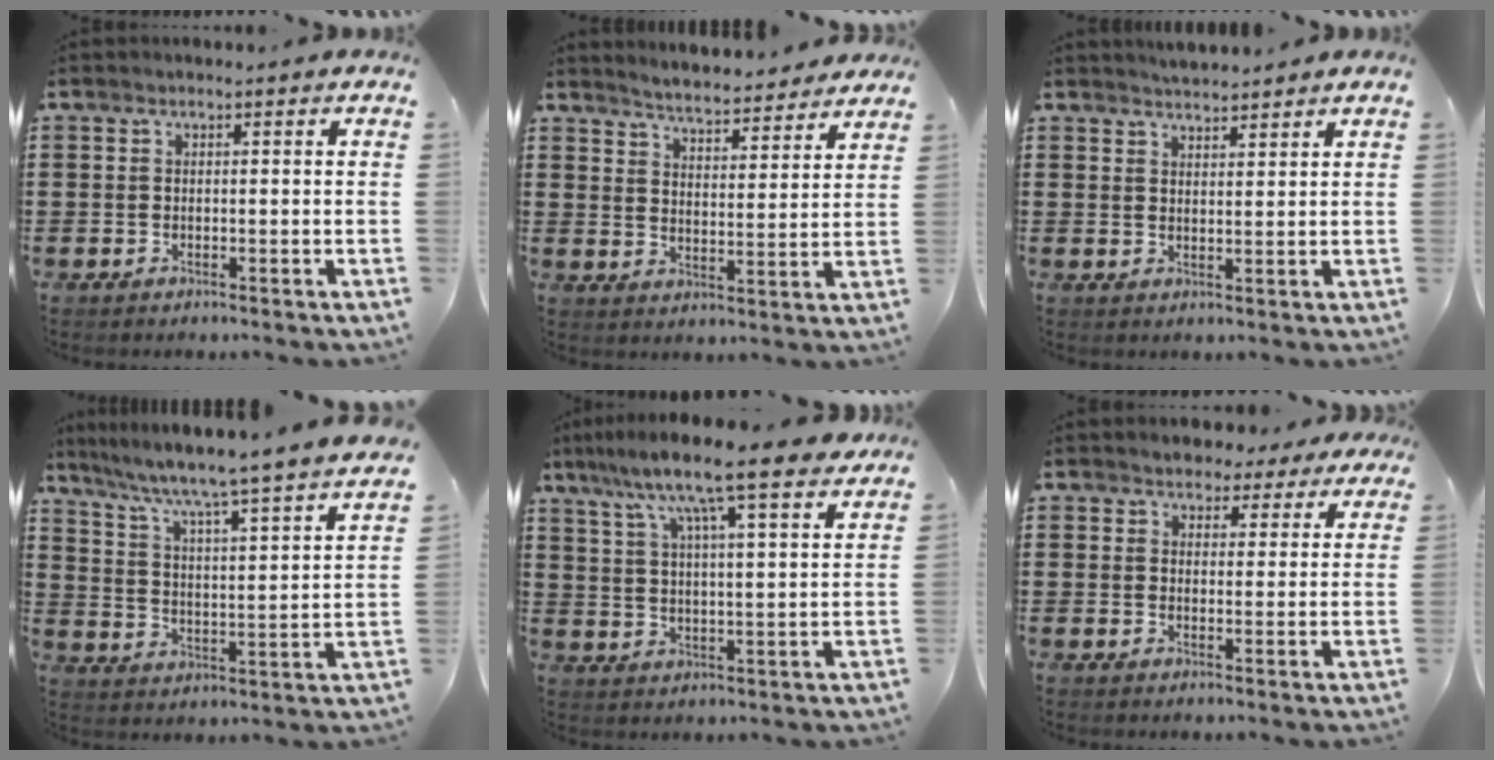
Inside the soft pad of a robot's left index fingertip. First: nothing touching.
{"total": 4.4, "force": [4.4, -0.1, 0.4], "torque": [-0.031, -0.031, 0.074]}
{"total": 2.5, "force": [2.5, 0.0, -0.1], "torque": [-0.004, -0.003, 0.049]}
{"total": 5.1, "force": [4.3, -1.0, 2.4], "torque": [-0.067, -0.051, 0.060]}
{"total": 10.2, "force": [8.2, 0.6, 6.1], "torque": [-0.139, -0.039, 0.135]}
{"total": 3.7, "force": [3.2, 1.8, 0.1], "torque": [-0.011, -0.004, 0.058]}